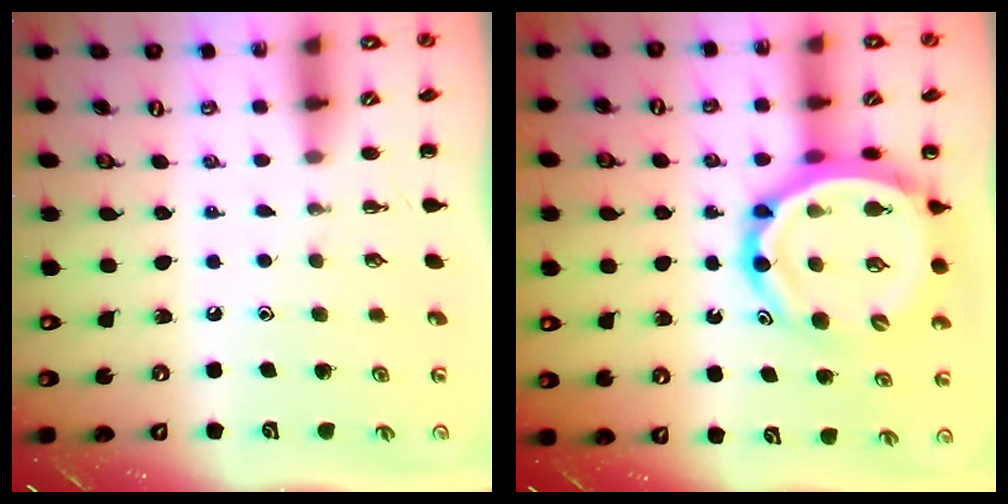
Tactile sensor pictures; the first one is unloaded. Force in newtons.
{"total": 17.5, "press": 16.8, "slide": 4.9}